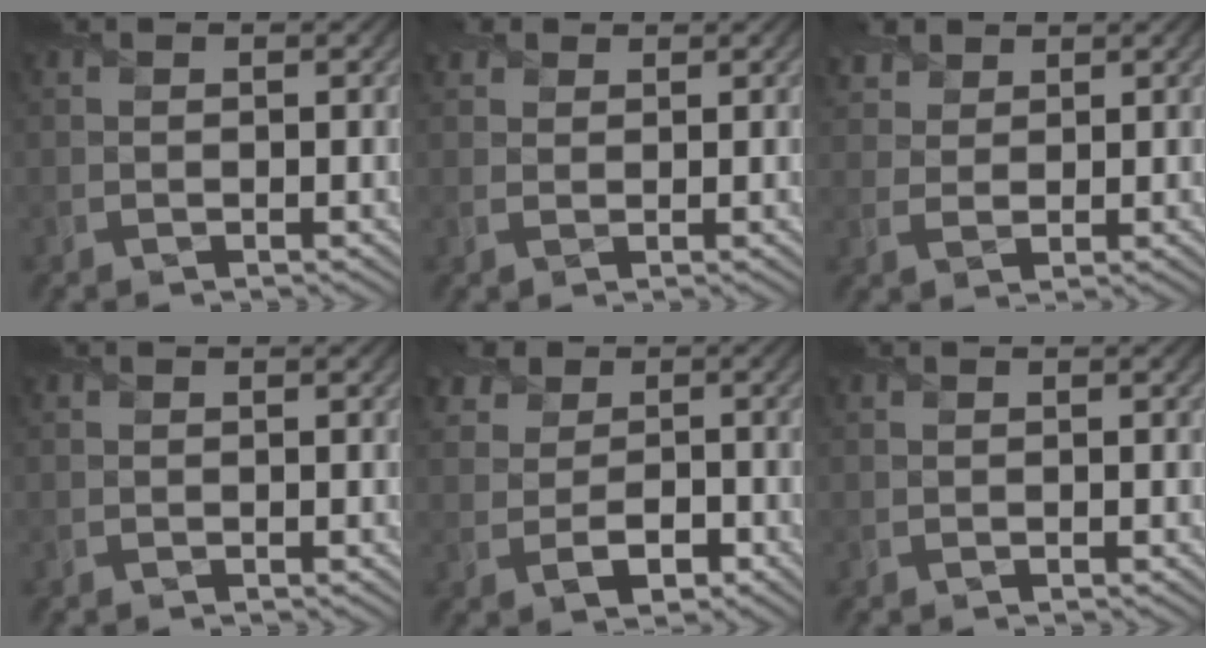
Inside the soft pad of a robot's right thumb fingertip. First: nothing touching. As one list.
[{"total": 1.8, "force": [1.3, 1.1, 0.5], "torque": [-0.014, 0.006, 0.030]}, {"total": 3.8, "force": [2.6, 2.4, 1.4], "torque": [-0.039, 0.007, 0.053]}, {"total": 0.0}, {"total": 5.8, "force": [0.6, 5.0, 3.0], "torque": [-0.068, -0.003, -0.002]}, {"total": 0.0}]